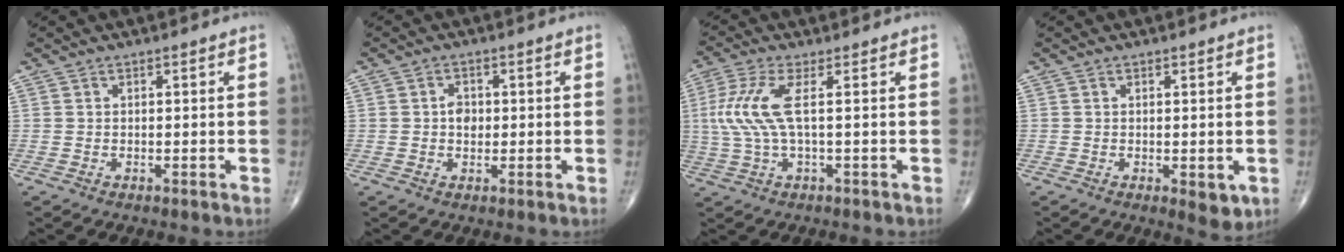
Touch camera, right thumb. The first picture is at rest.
{"total": 2.7, "force": [0.1, 2.1, 1.7], "torque": [-0.015, 0.004, -0.001]}
{"total": 8.2, "force": [1.0, 2.0, 7.9], "torque": [-0.221, 0.008, 0.018]}
{"total": 5.1, "force": [-1.7, 2.4, 4.2], "torque": [-0.034, -0.007, -0.015]}